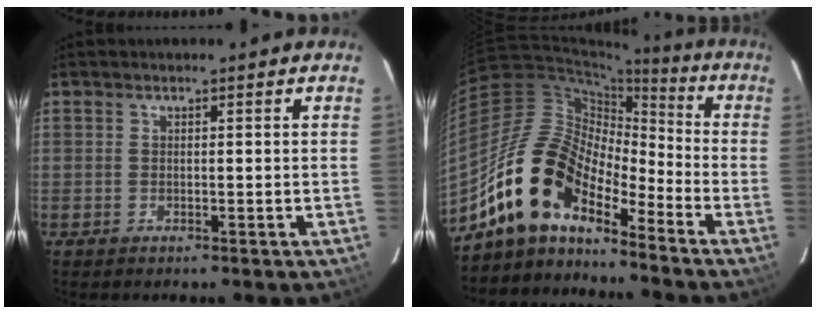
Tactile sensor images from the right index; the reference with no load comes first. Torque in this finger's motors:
{"motor_torque": [1.09, -1.05, 1.05, 0.21]}